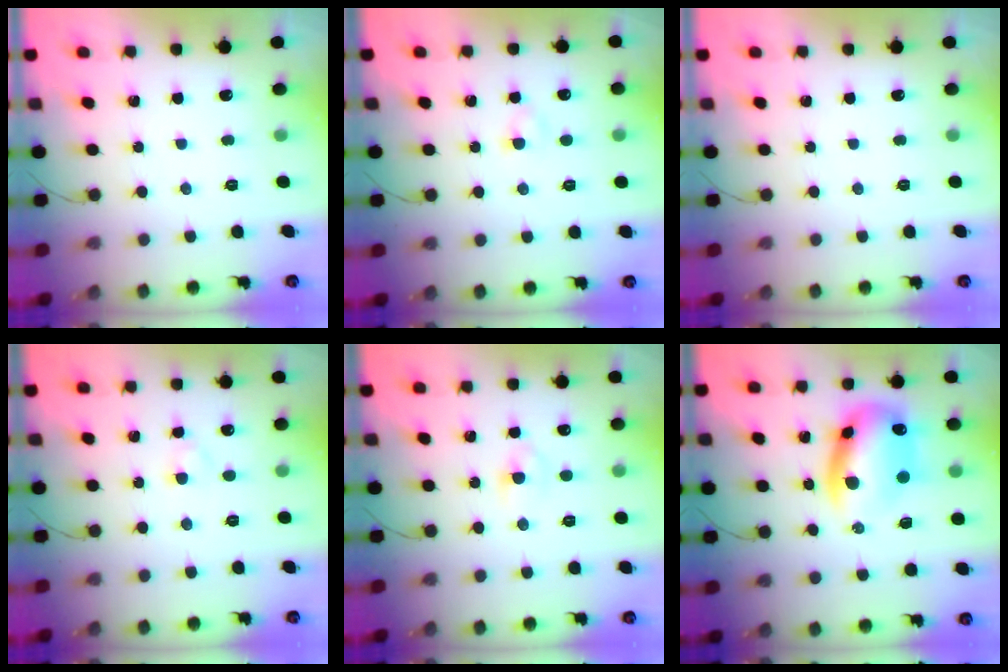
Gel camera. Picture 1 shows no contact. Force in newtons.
{"total": 1.3, "press": 1.1, "slide": 0.7}
{"total": 0.0}
{"total": 2.1, "press": 1.8, "slide": 1.0}
{"total": 2.4, "press": 2.1, "slide": 1.0}
{"total": 13.5, "press": 13.1, "slide": 3.3}